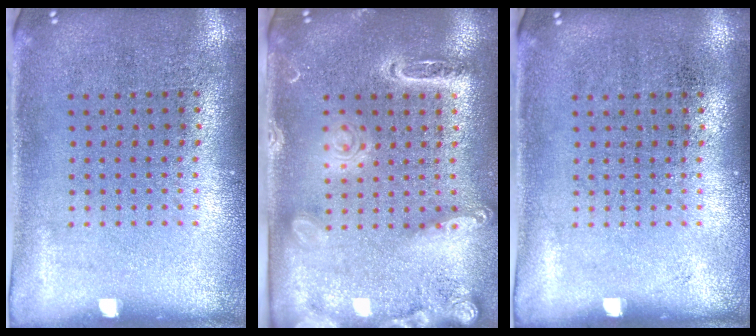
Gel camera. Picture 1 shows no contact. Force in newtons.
{"total": 2.2, "press": 1.9, "slide": 1.1}
{"total": 0.0}